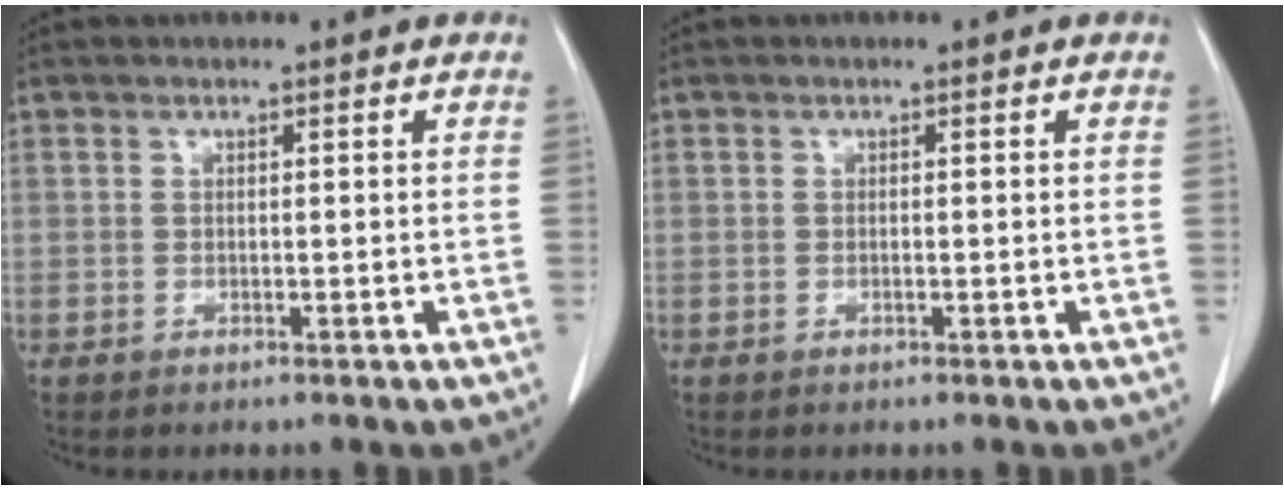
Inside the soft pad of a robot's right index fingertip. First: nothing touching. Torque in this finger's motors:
{"motor_torque": [0.18, -0.09, 0.02, 0.01]}